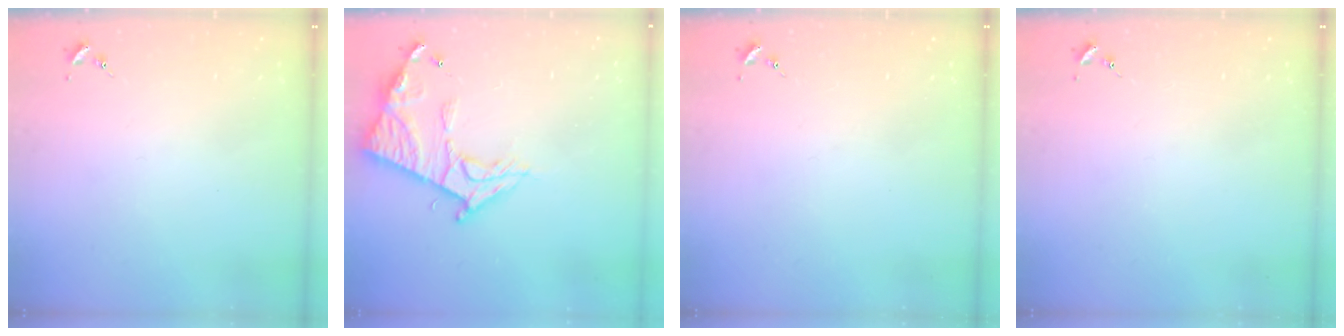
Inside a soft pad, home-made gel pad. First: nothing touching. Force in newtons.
{"total": 13.3, "press": 13.3, "slide": 1.1}
{"total": 0.0}
{"total": 0.0}